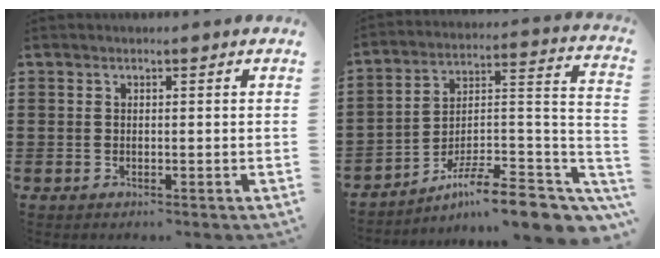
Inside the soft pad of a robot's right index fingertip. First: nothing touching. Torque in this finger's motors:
{"motor_torque": [0.60, -0.23, 0.24, 0.07]}